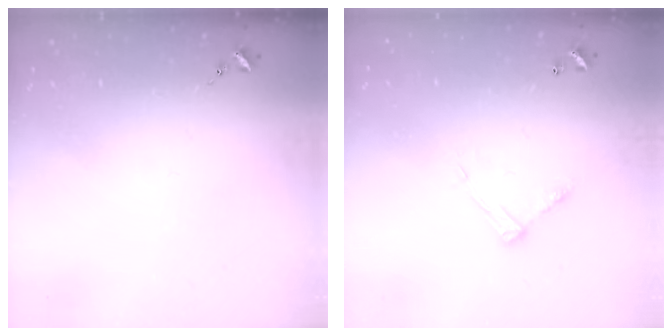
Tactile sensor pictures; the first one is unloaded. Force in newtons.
{"total": 7.9, "press": 7.9, "slide": 0.3}